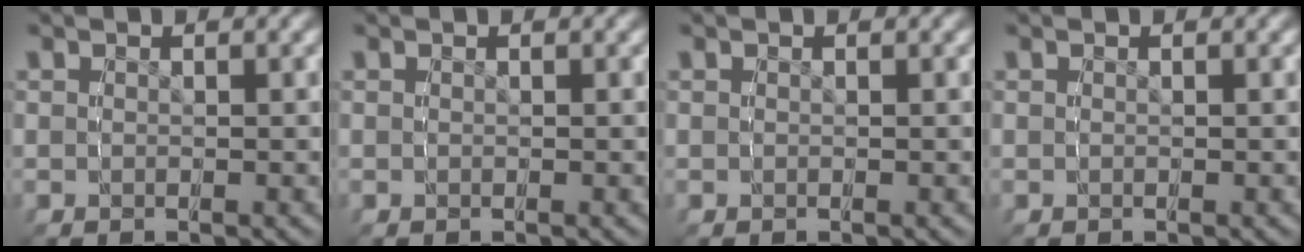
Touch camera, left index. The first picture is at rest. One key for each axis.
{"total": 0.0}
{"total": 0.0}
{"total": 0.0}